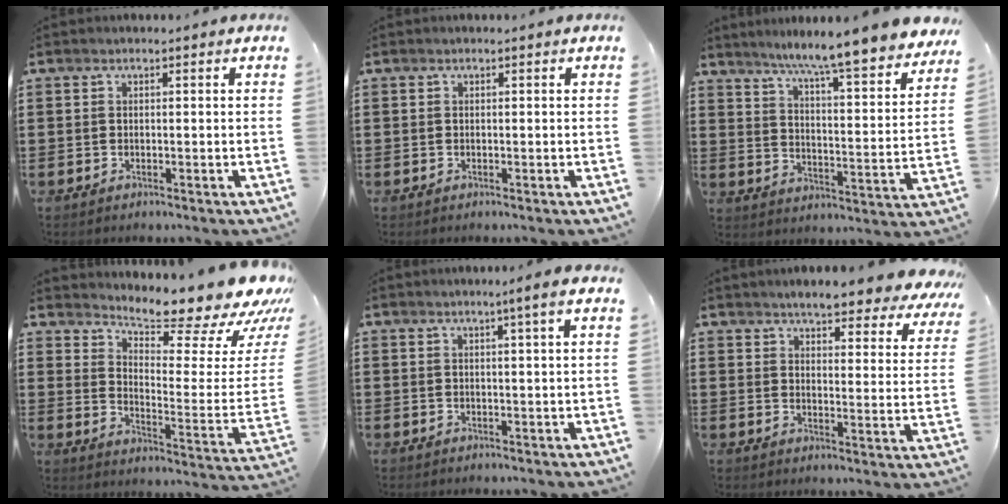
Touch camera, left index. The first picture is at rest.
{"total": 0.0}
{"total": 7.9, "force": [7.0, -1.1, 3.4], "torque": [-0.079, -0.061, 0.109]}
{"total": 10.4, "force": [8.9, 1.6, 5.2], "torque": [-0.090, -0.089, 0.144]}
{"total": 2.7, "force": [1.4, -0.5, 2.3], "torque": [-0.042, -0.004, 0.022]}
{"total": 5.5, "force": [5.1, 0.1, 2.0], "torque": [-0.053, -0.031, 0.087]}